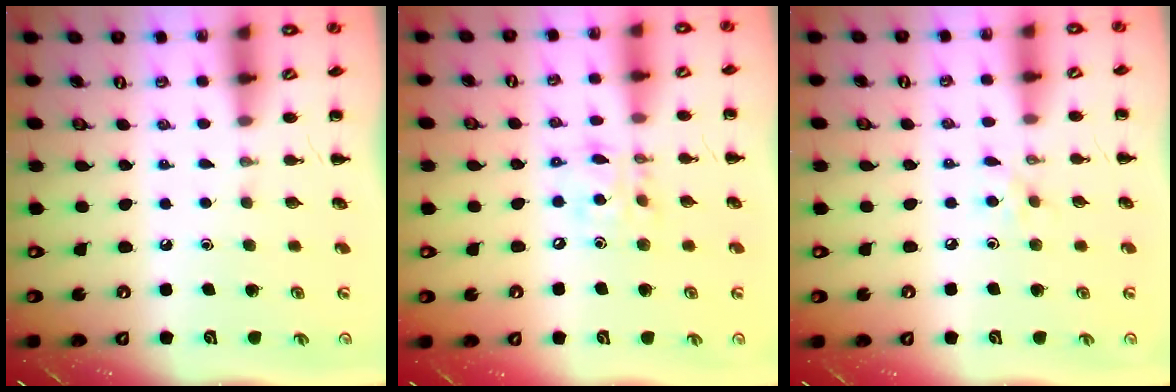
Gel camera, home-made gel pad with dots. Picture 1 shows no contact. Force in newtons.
{"total": 11.1, "press": 10.9, "slide": 2.4}
{"total": 3.8, "press": 3.6, "slide": 1.2}